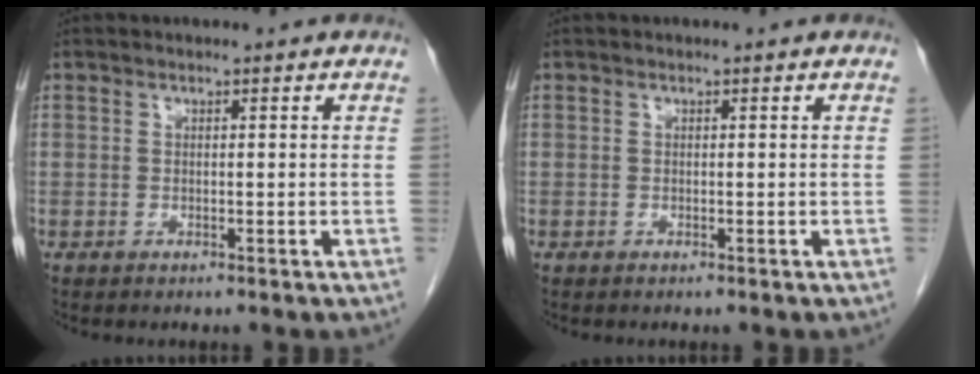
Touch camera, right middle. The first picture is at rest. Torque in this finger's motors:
{"motor_torque": [-0.07, 0.09, 0.02, 0.00]}